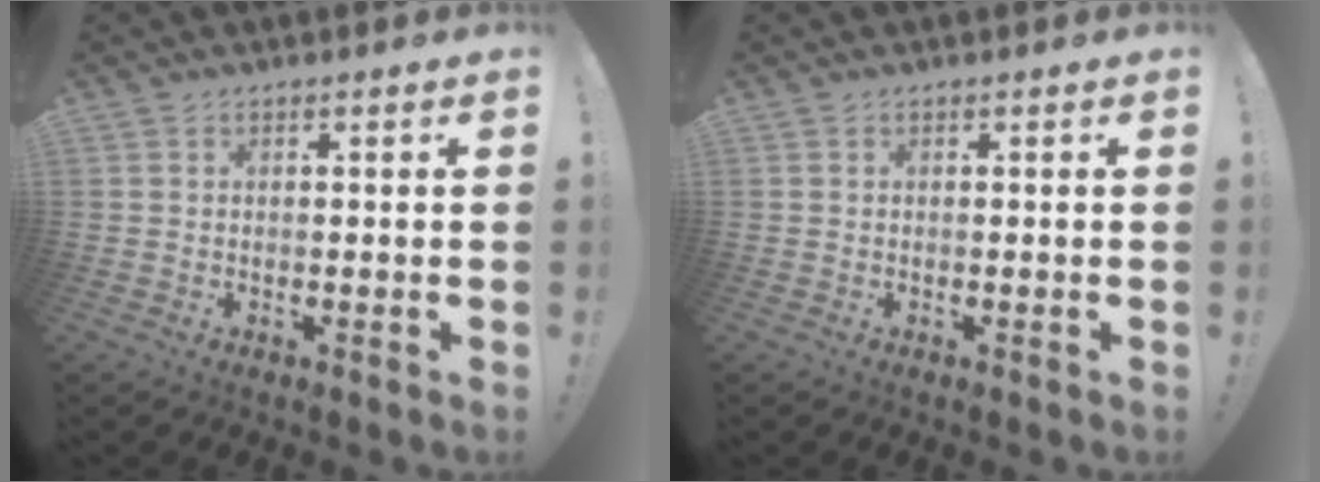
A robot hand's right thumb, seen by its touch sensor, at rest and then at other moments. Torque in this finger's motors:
{"motor_torque": [0.00, 0.00, 0.00, 0.00, 0.00]}